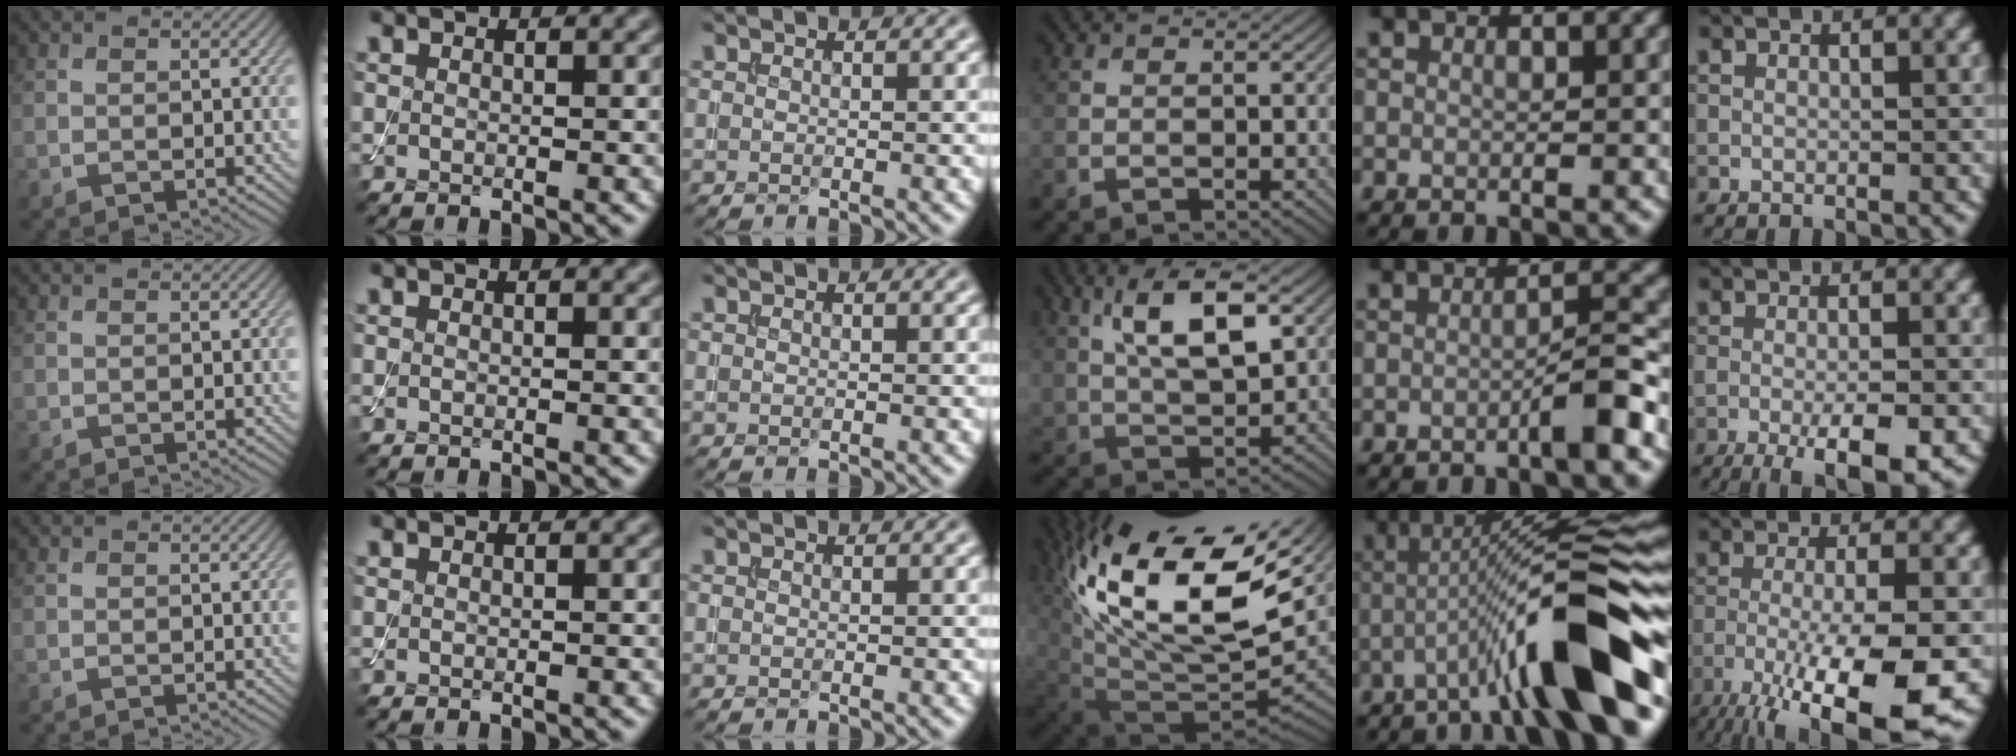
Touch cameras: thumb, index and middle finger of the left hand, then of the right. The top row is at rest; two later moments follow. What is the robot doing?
{"motion": "assemble", "object": "toy tower of hanoi"}